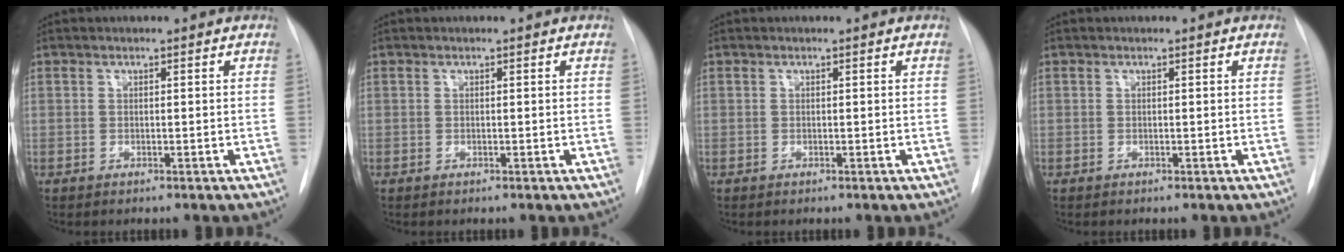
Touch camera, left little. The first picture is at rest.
{"total": 0.0}
{"total": 0.0}
{"total": 0.0}